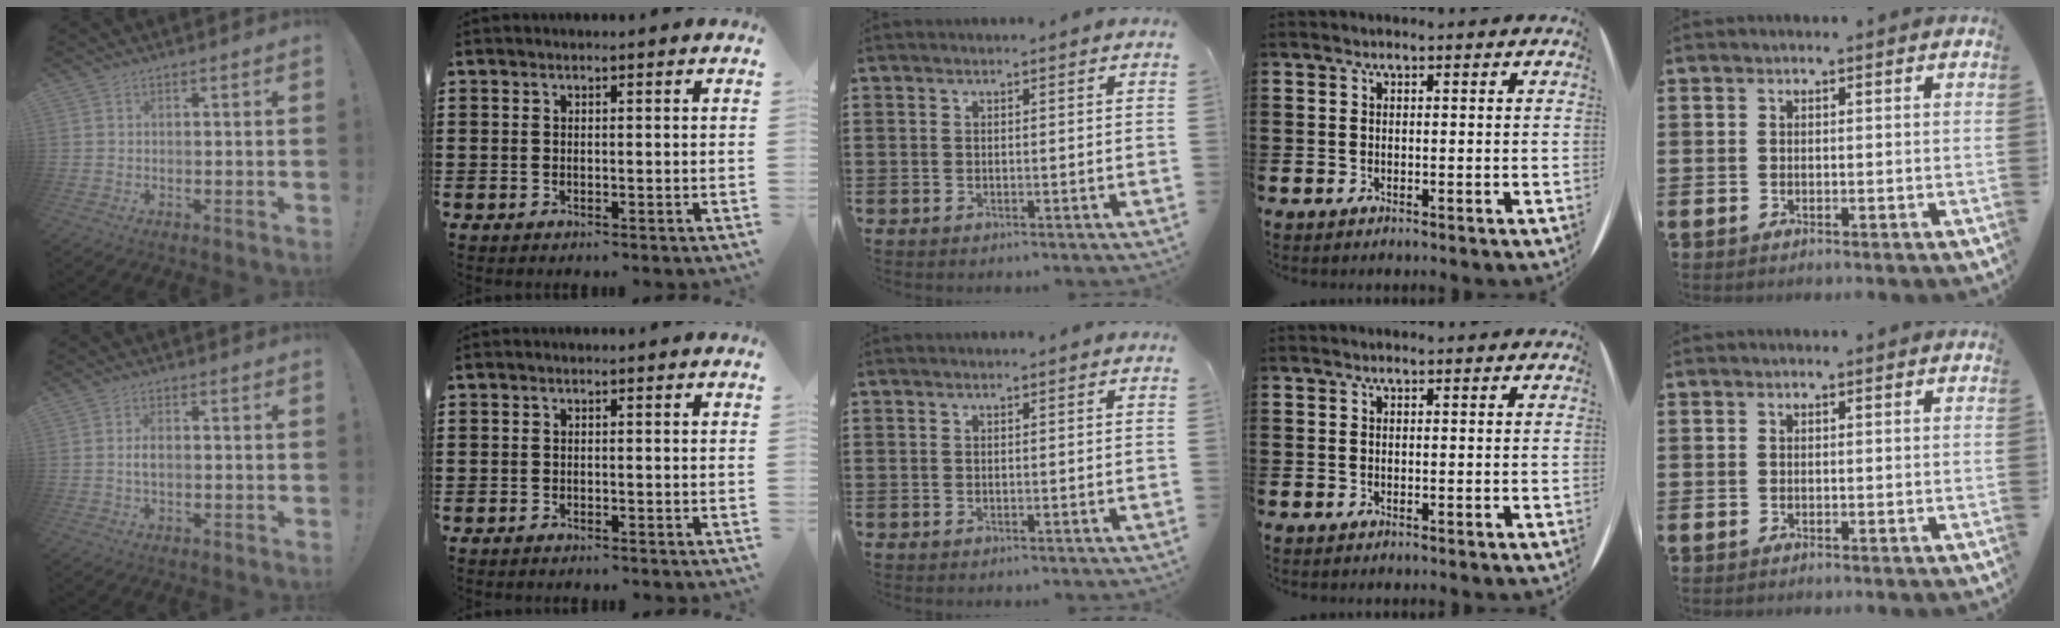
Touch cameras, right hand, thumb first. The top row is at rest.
{"thumb": {"total": 2.9, "force": [0.0, 1.4, 2.5], "torque": [-0.039, 0.004, -0.002]}, "index": {"total": 0.9, "force": [-0.9, -0.1, 0.0], "torque": [-0.001, -0.002, -0.019]}}